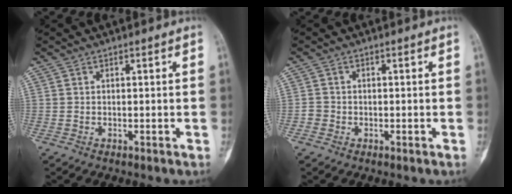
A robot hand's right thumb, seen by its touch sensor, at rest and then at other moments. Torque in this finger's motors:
{"motor_torque": [1.06, 0.91, 0.24, -0.38, -0.02]}